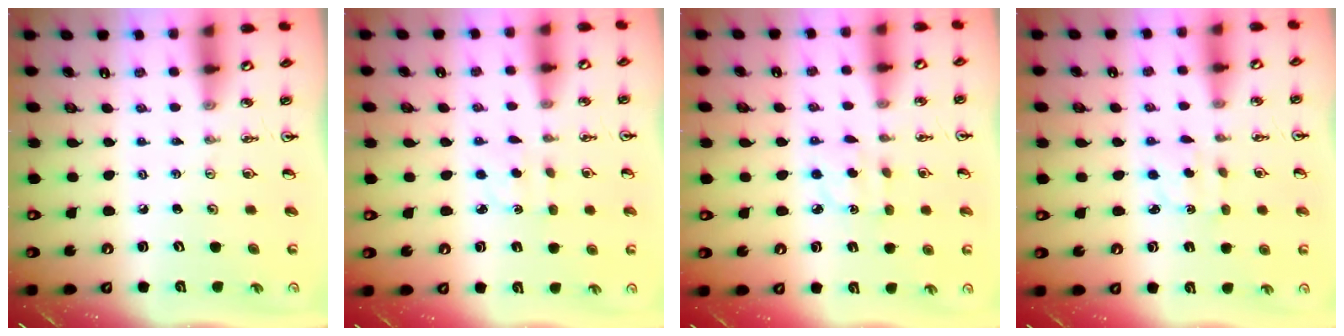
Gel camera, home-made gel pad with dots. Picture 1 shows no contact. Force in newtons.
{"total": 1.6, "press": 1.5, "slide": 0.5}
{"total": 3.7, "press": 3.7, "slide": 0.6}
{"total": 2.5, "press": 2.4, "slide": 0.6}